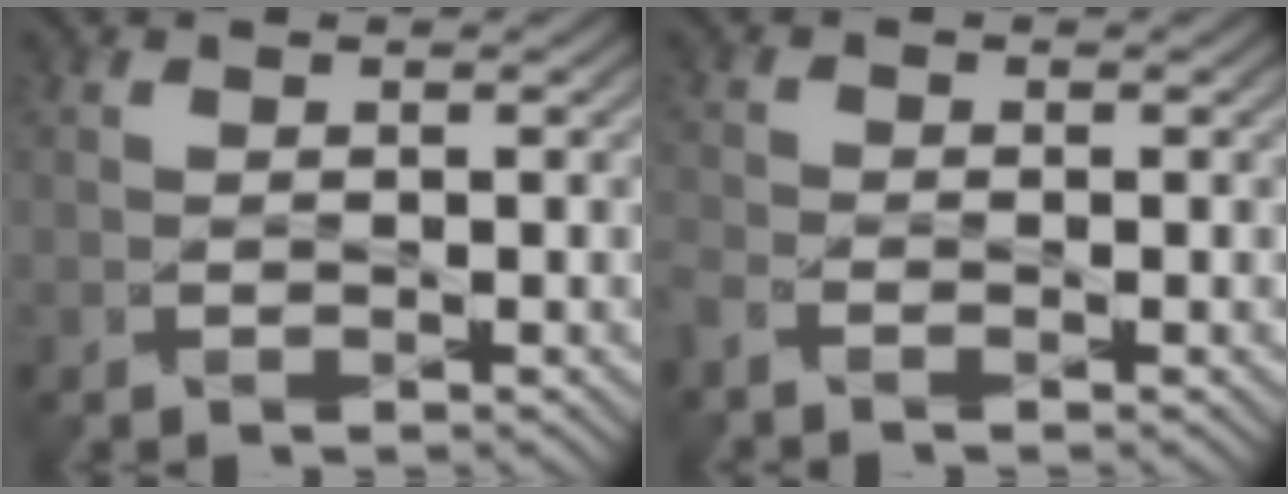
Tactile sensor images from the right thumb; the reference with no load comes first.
{"total": 2.4, "force": [-1.9, 0.9, 1.2], "torque": [-0.033, -0.010, -0.053]}